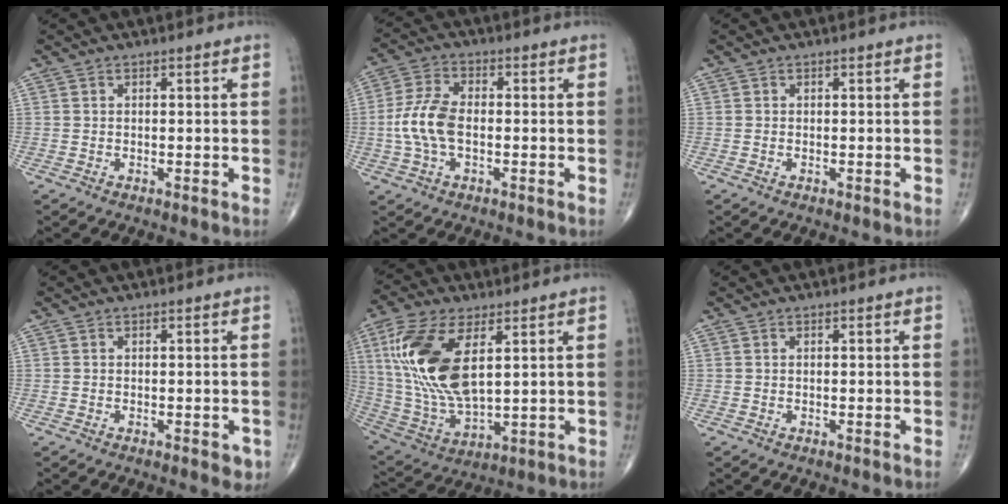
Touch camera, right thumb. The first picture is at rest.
{"total": 8.6, "force": [-1.1, 4.7, 7.1], "torque": [-0.161, 0.019, -0.024]}
{"total": 0.0}
{"total": 2.1, "force": [-0.8, 1.0, 1.7], "torque": [-0.008, 0.000, -0.010]}
{"total": 19.4, "force": [5.4, 9.1, 16.3], "torque": [-0.346, -0.021, 0.109]}
{"total": 0.0}